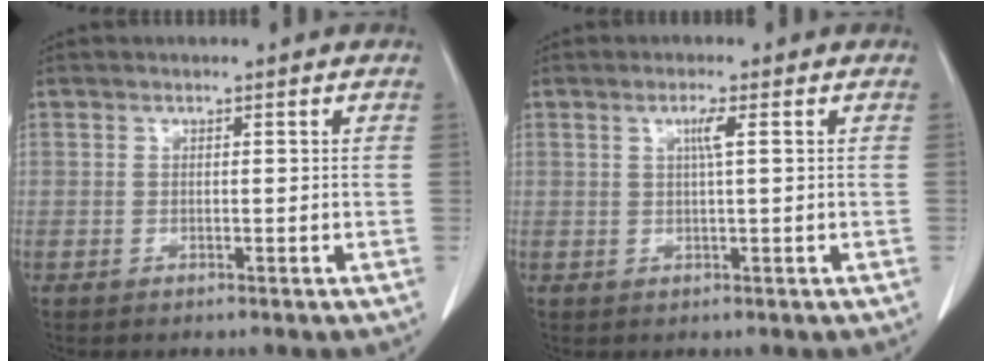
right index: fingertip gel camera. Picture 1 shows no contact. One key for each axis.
{"total": 2.1, "fx": 0.6, "fy": -0.3, "fz": 2.0, "tx": -0.039, "ty": 0.001, "tz": 0.011}